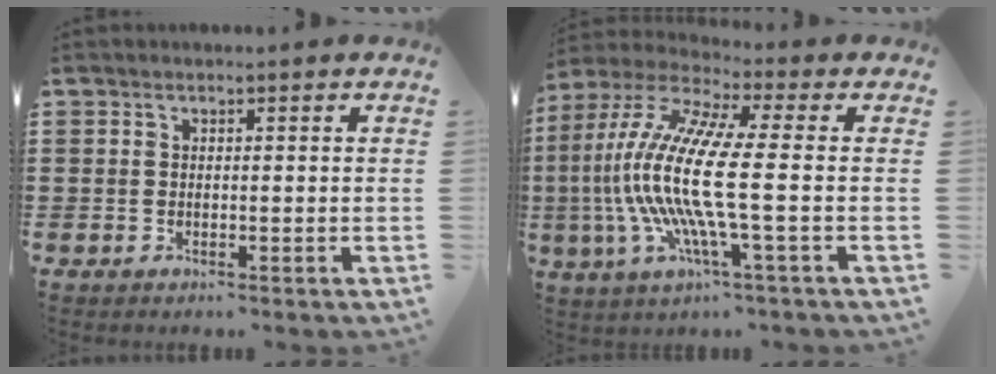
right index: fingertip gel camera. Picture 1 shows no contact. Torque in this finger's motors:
{"motor_torque": [2.14, 0.00, 1.05, 0.21]}